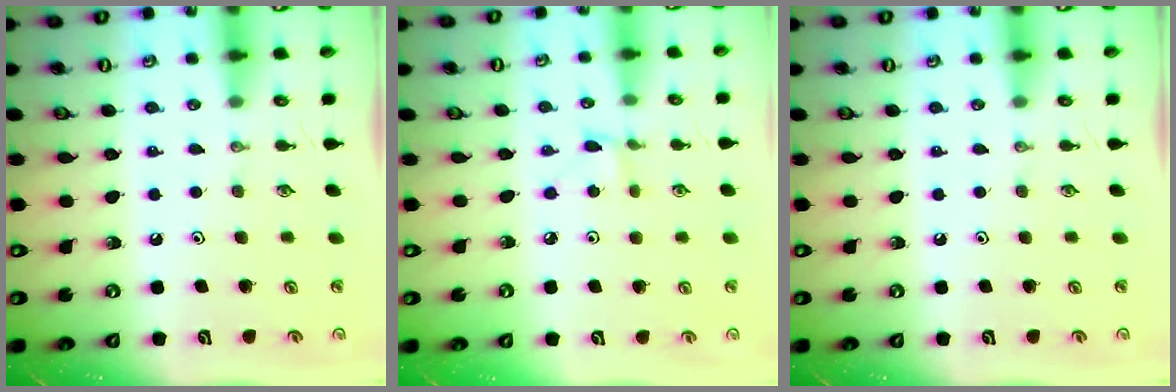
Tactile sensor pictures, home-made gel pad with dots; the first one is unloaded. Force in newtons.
{"total": 2.5, "press": 2.4, "slide": 0.3}
{"total": 0.0}